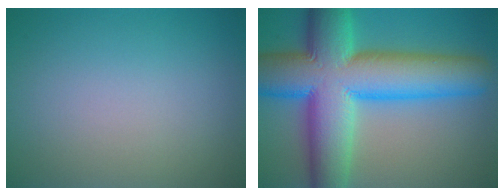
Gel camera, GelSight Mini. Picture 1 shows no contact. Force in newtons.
{"total": 15.4, "press": 15.4, "slide": 0.5}